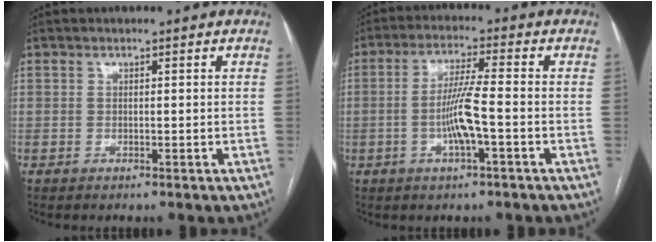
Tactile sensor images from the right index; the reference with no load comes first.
{"total": 7.0, "force": [-1.7, 0.2, 6.8], "torque": [-0.137, 0.002, -0.033]}